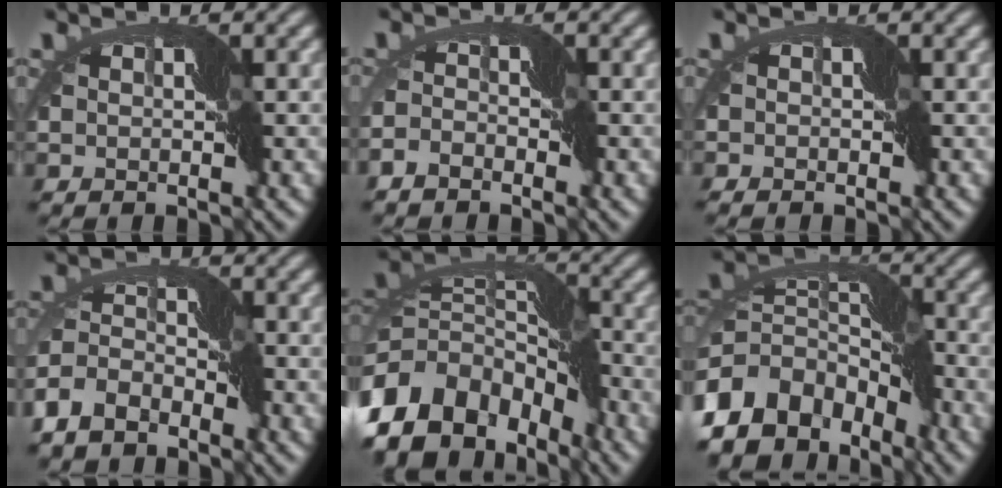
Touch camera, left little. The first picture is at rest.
{"total": 2.3, "force": [-2.0, 0.9, 0.7], "torque": [-0.022, 0.003, -0.049]}
{"total": 0.9, "force": [-0.7, 0.4, 0.3], "torque": [-0.008, -0.001, -0.016]}
{"total": 5.0, "force": [-3.7, 2.5, 2.2], "torque": [-0.054, 0.009, -0.085]}
{"total": 15.4, "force": [-8.2, 10.0, 8.5], "torque": [-0.192, 0.018, -0.145]}
{"total": 12.5, "force": [-6.3, 8.2, 7.0], "torque": [-0.154, 0.007, -0.124]}